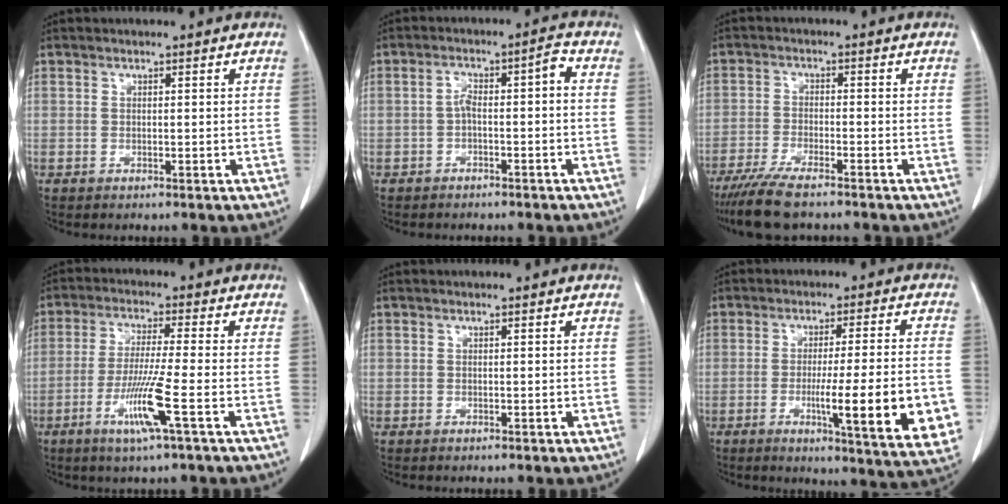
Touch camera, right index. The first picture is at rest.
{"total": 4.2, "force": [-0.9, 1.2, 4.0], "torque": [-0.068, 0.029, -0.011]}
{"total": 7.3, "force": [-5.9, 0.9, 4.2], "torque": [-0.079, -0.020, -0.099]}
{"total": 8.3, "force": [-3.2, -1.0, 7.5], "torque": [-0.148, -0.018, -0.065]}
{"total": 0.0}
{"total": 15.4, "force": [-3.8, 0.3, 14.9], "torque": [-0.163, -0.020, -0.046]}